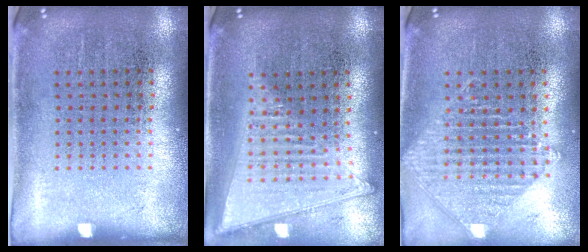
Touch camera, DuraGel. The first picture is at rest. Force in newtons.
{"total": 1.7, "press": 1.6, "slide": 0.6}
{"total": 1.0, "press": 1.0, "slide": 0.1}